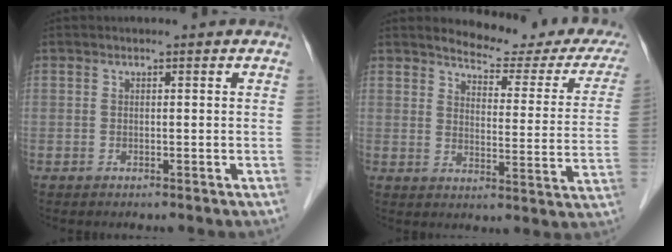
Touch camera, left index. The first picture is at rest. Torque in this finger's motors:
{"motor_torque": [0.62, -0.75, 0.01, 0.02]}